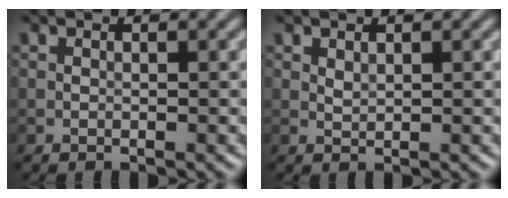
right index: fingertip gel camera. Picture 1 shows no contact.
{"total": 0.7, "force": [0.4, 0.3, 0.4], "torque": [-0.013, -0.002, 0.011]}